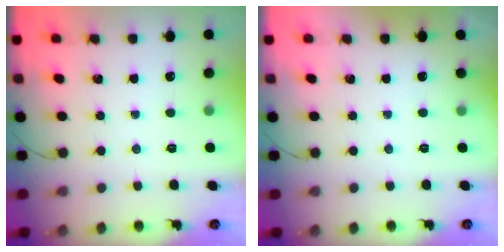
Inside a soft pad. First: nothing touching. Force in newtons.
{"total": 1.8, "press": 1.7, "slide": 0.3}